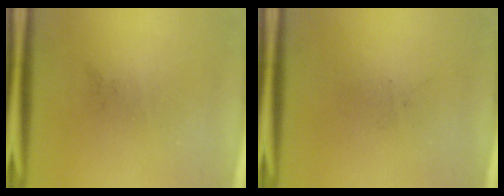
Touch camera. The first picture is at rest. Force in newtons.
{"total": 0.0}